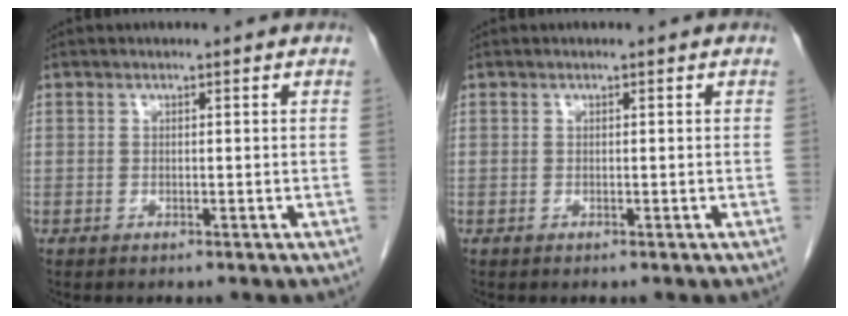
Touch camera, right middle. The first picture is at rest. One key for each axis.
{"total": 0.0}